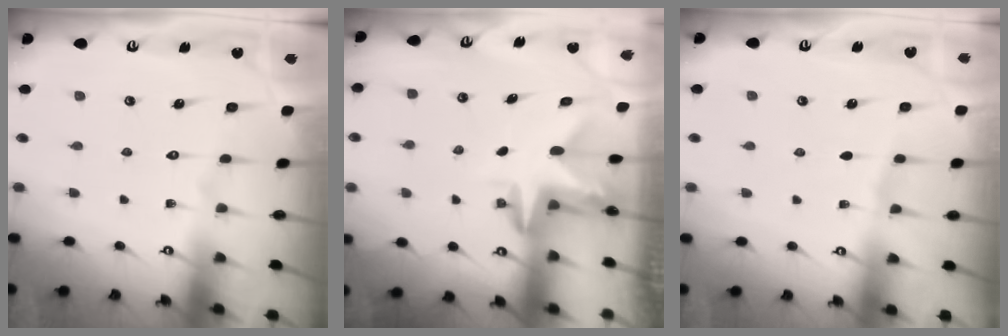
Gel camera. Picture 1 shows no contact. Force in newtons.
{"total": 2.8, "press": 2.8, "slide": 0.1}
{"total": 1.8, "press": 1.8, "slide": 0.3}